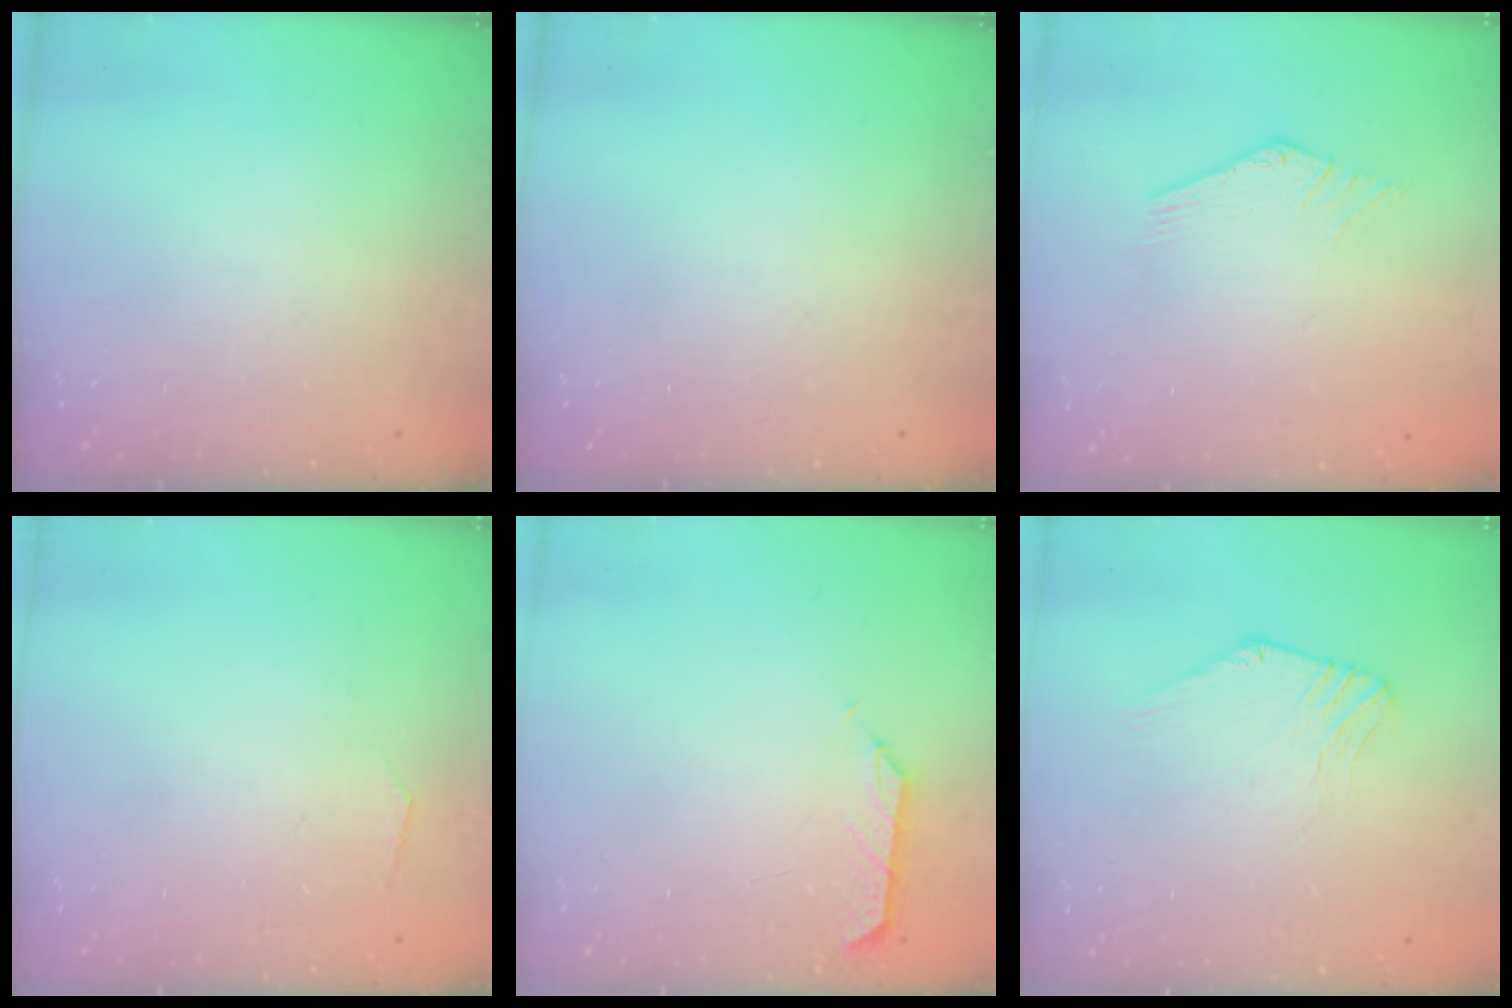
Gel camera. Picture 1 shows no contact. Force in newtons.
{"total": 0.0}
{"total": 0.7, "press": 0.7, "slide": 0.3}
{"total": 1.4, "press": 1.4, "slide": 0.3}
{"total": 0.0}
{"total": 0.5, "press": 0.5, "slide": 0.3}